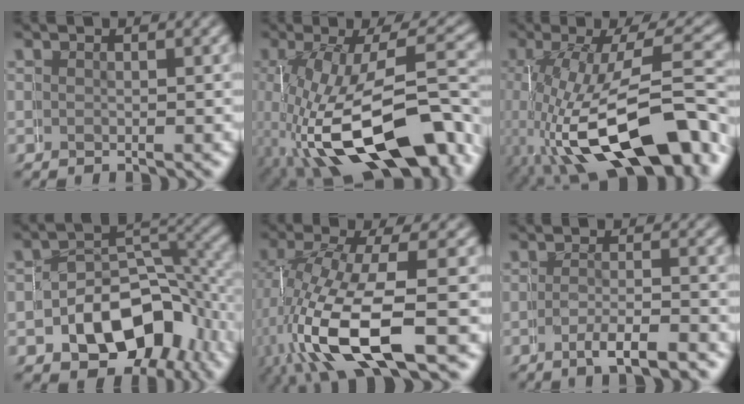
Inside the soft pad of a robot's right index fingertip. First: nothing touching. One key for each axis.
{"total": 12.1, "fx": -3.9, "fy": 5.9, "fz": 9.8, "tx": -0.202, "ty": -0.051, "tz": -0.024}
{"total": 11.0, "fx": -3.3, "fy": 4.6, "fz": 9.5, "tx": -0.187, "ty": -0.043, "tz": -0.019}
{"total": 6.8, "fx": -2.6, "fy": 5.3, "fz": 3.4, "tx": -0.035, "ty": -0.022, "tz": -0.031}
{"total": 7.7, "fx": -1.4, "fy": 3.4, "fz": 6.8, "tx": -0.154, "ty": -0.026, "tz": -0.003}
{"total": 2.4, "fx": -1.8, "fy": 0.6, "fz": 1.5, "tx": -0.028, "ty": -0.007, "tz": -0.031}